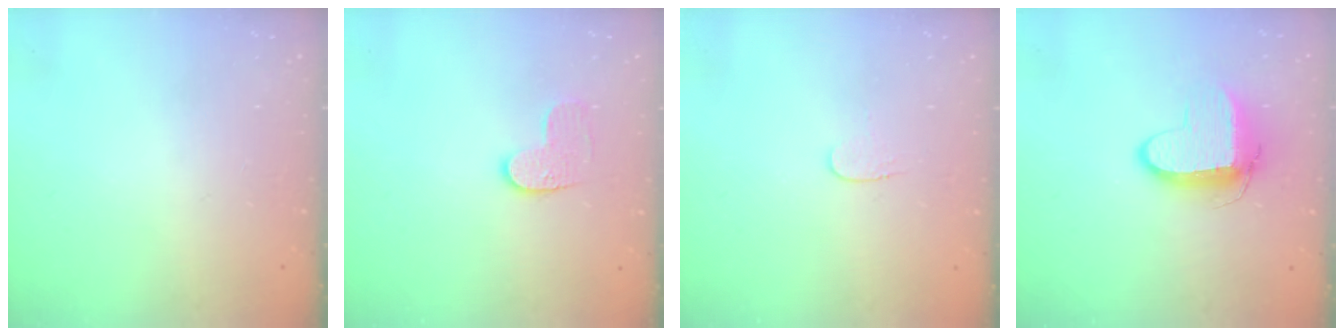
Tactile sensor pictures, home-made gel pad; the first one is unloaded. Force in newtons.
{"total": 6.8, "press": 6.8, "slide": 0.1}
{"total": 3.5, "press": 3.5, "slide": 0.4}
{"total": 9.5, "press": 9.5, "slide": 0.8}